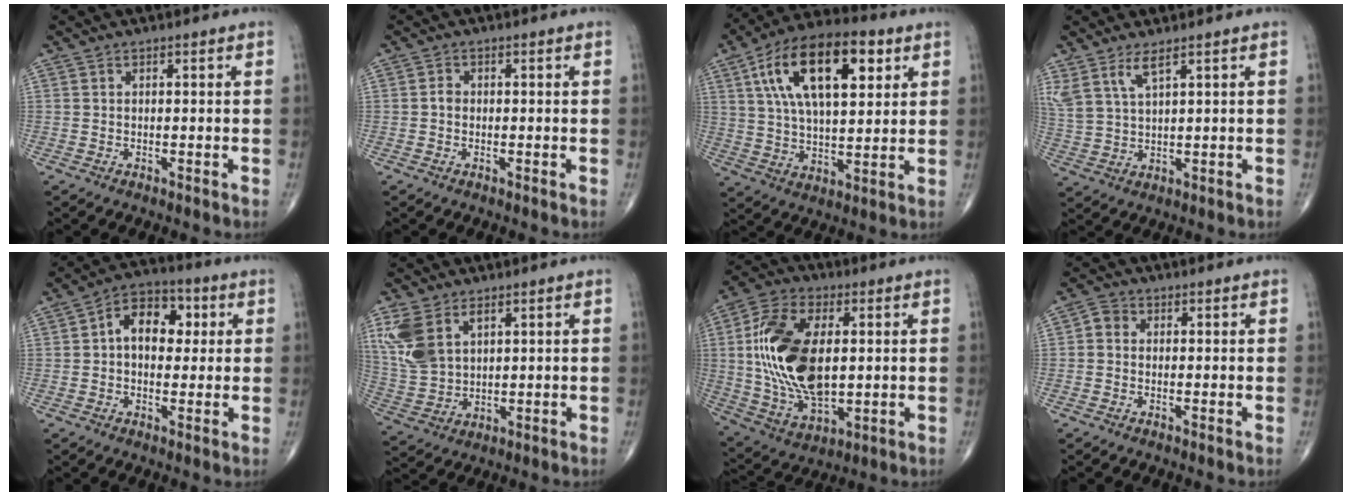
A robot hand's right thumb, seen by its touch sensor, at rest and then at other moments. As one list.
[{"total": 1.3, "force": [-0.2, 1.0, 0.7], "torque": [-0.006, 0.004, -0.007]}, {"total": 20.7, "force": [7.6, 9.7, 16.6], "torque": [-0.270, -0.002, 0.125]}, {"total": 6.0, "force": [3.9, 1.7, 4.2], "torque": [-0.097, -0.015, 0.088]}, {"total": 10.3, "force": [1.7, 7.0, 7.3], "torque": [-0.083, 0.020, 0.019]}, {"total": 10.7, "force": [4.7, 6.5, 7.1], "torque": [-0.153, -0.006, 0.107]}, {"total": 20.8, "force": [2.1, 11.5, 17.1], "torque": [-0.332, -0.007, 0.044]}, {"total": 2.4, "force": [0.0, 2.1, 1.2], "torque": [-0.012, 0.006, -0.009]}]